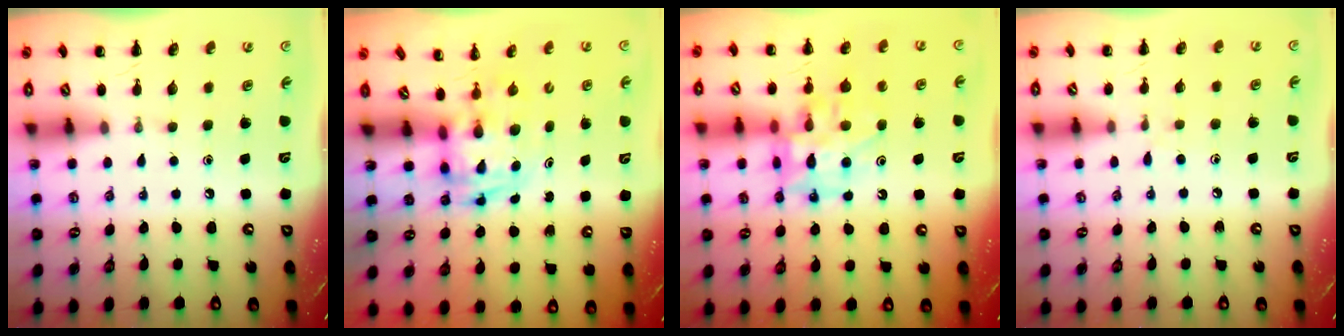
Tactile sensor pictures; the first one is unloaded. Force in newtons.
{"total": 2.7, "press": 2.6, "slide": 0.5}
{"total": 15.4, "press": 15.1, "slide": 3.2}
{"total": 3.7, "press": 3.2, "slide": 1.9}